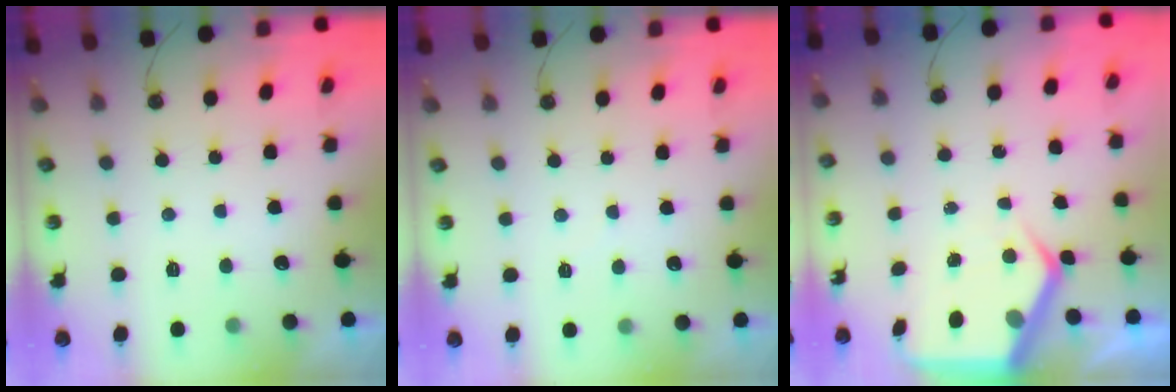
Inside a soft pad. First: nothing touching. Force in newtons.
{"total": 3.3, "press": 3.2, "slide": 0.5}
{"total": 6.9, "press": 6.8, "slide": 0.8}